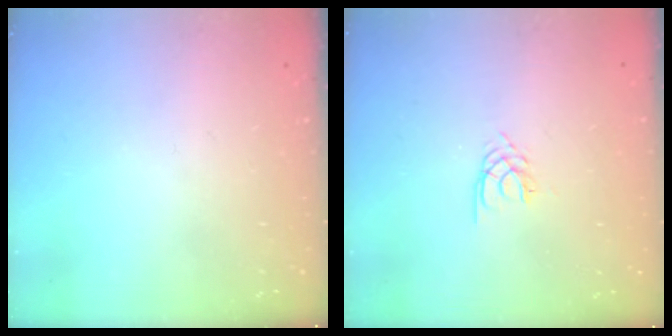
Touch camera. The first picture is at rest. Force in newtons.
{"total": 1.9, "press": 1.9, "slide": 0.2}